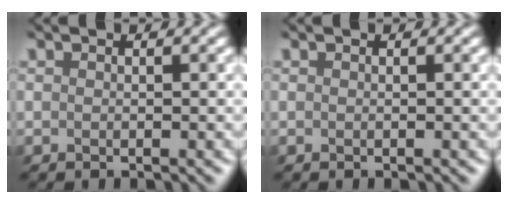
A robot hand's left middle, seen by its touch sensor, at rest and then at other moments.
{"total": 0.0}